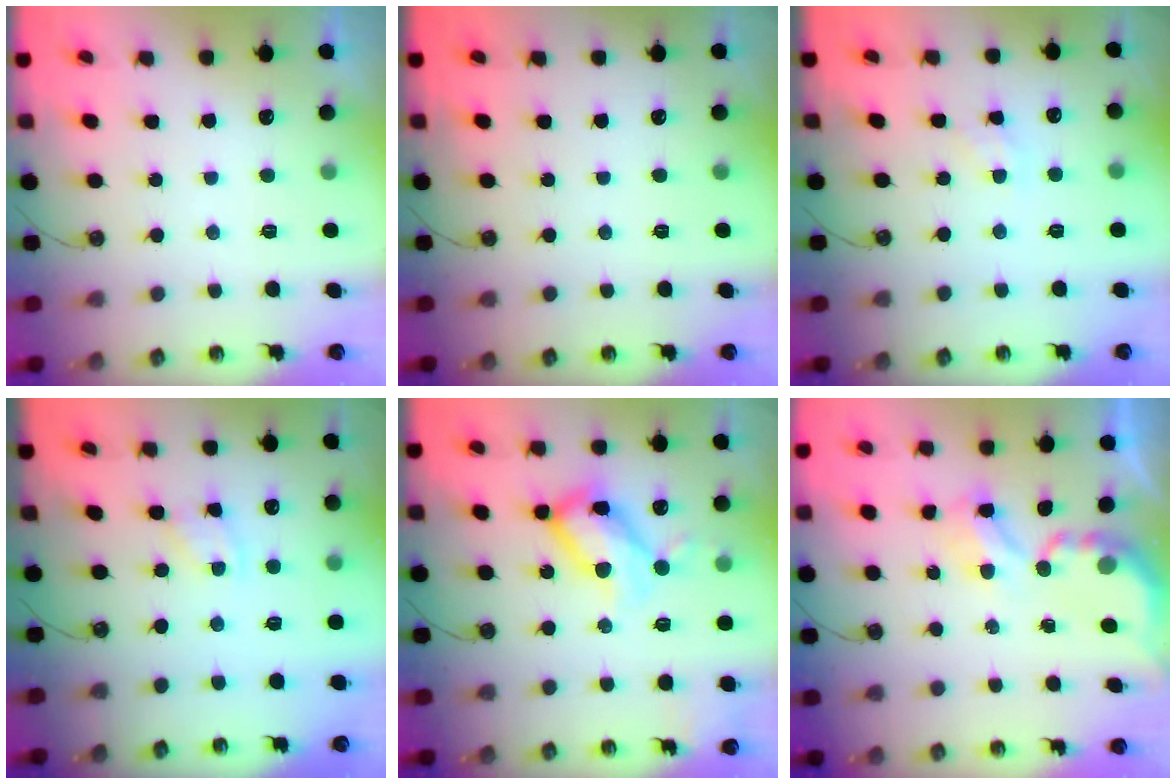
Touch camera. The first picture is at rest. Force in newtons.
{"total": 0.0}
{"total": 2.5, "press": 2.5, "slide": 0.1}
{"total": 2.8, "press": 2.8, "slide": 0.4}
{"total": 17.9, "press": 17.8, "slide": 1.5}
{"total": 3.7, "press": 3.7, "slide": 0.2}